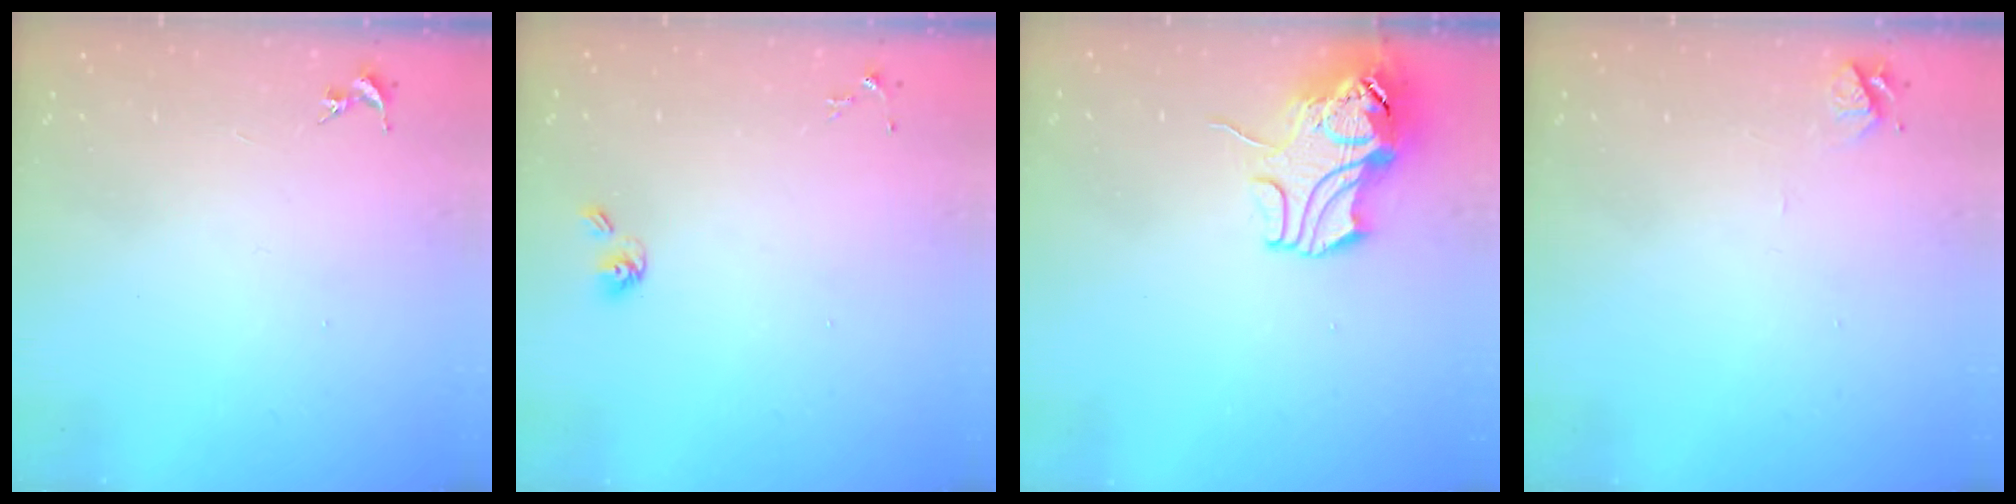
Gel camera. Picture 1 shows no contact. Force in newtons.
{"total": 5.6, "press": 5.1, "slide": 2.3}
{"total": 11.2, "press": 11.0, "slide": 1.7}
{"total": 4.9, "press": 4.9, "slide": 0.5}